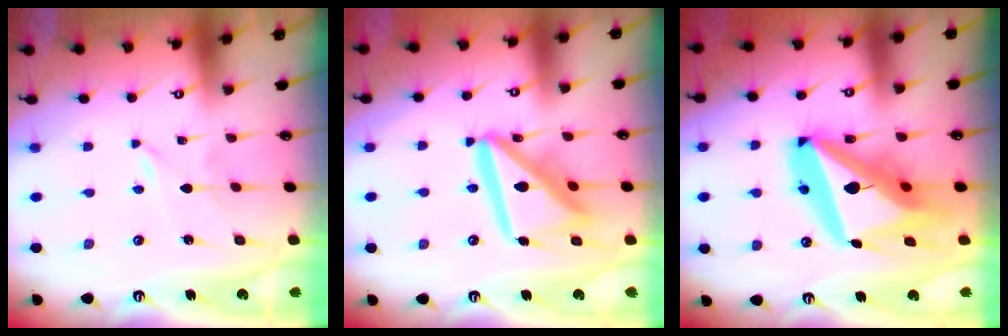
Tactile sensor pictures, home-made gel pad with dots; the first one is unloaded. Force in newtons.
{"total": 18.4, "press": 18.3, "slide": 2.1}
{"total": 23.0, "press": 22.9, "slide": 2.5}